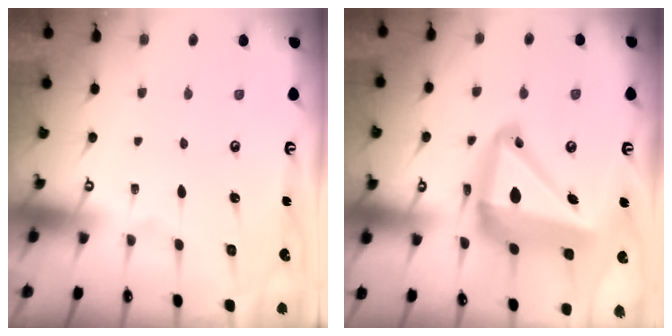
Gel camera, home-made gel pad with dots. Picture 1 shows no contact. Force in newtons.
{"total": 19.5, "press": 19.3, "slide": 2.9}